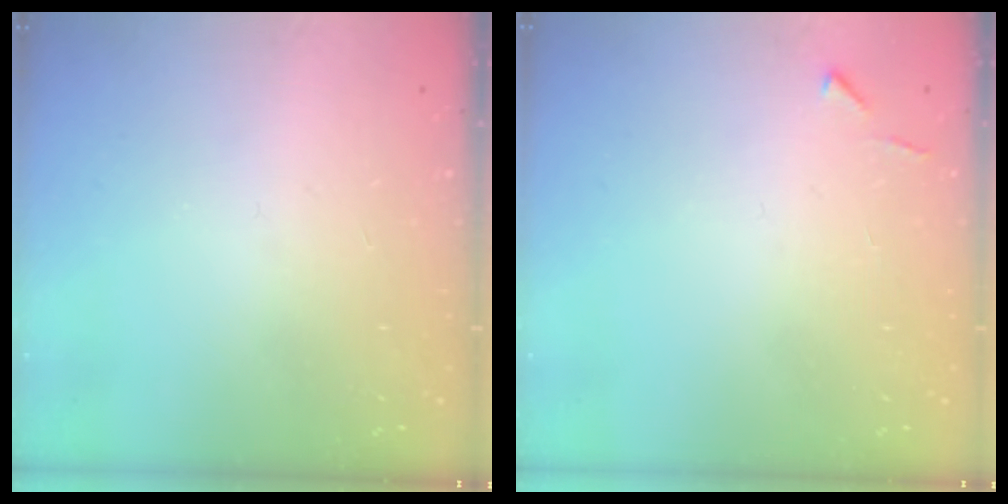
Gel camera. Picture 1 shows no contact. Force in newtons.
{"total": 4.3, "press": 4.3, "slide": 0.6}